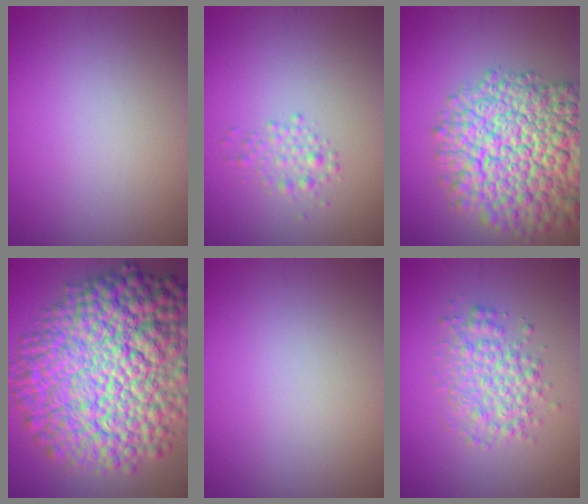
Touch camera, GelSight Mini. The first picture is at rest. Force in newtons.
{"total": 2.2, "press": 2.2, "slide": 0.0}
{"total": 13.2, "press": 13.1, "slide": 0.6}
{"total": 17.0, "press": 17.0, "slide": 0.3}
{"total": 0.0}
{"total": 3.7, "press": 3.7, "slide": 0.0}